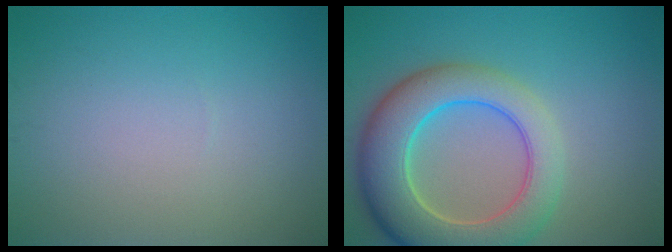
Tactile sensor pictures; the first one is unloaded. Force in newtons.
{"total": 9.1, "press": 9.1, "slide": 0.8}